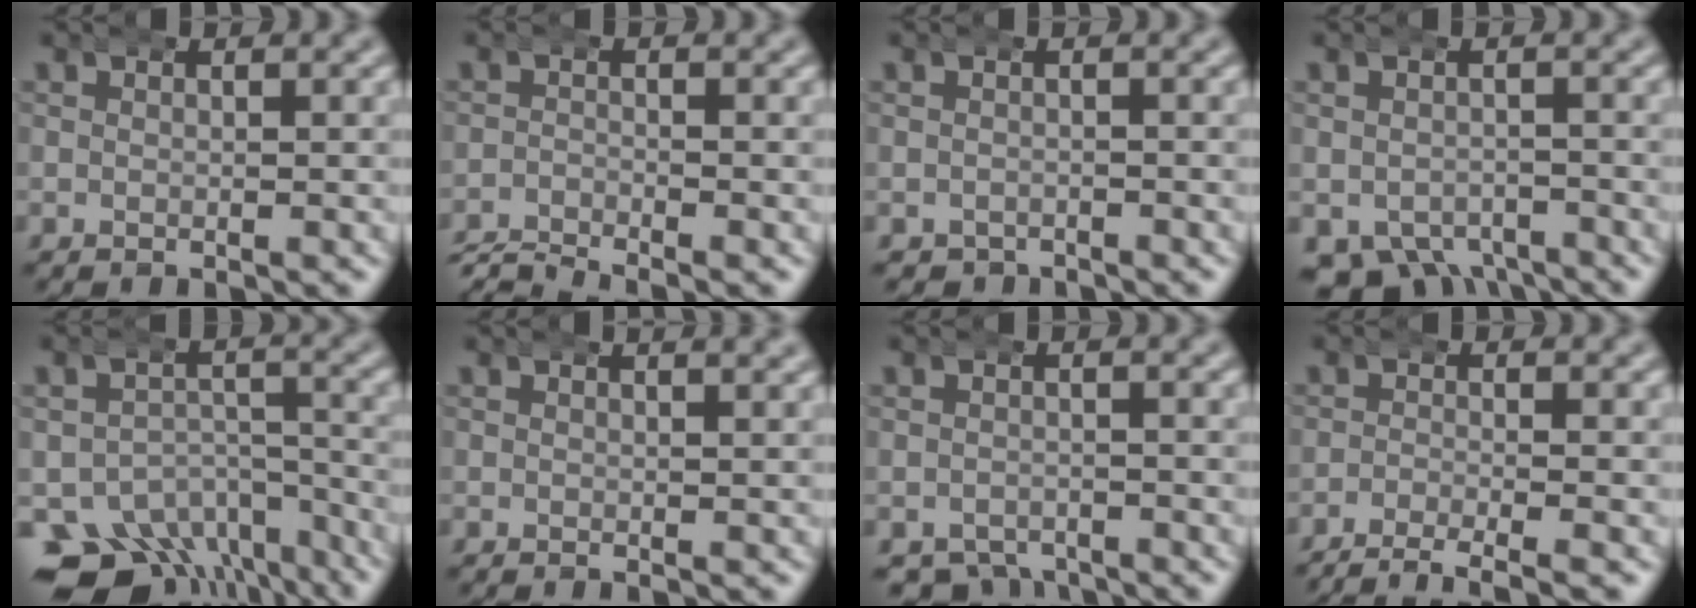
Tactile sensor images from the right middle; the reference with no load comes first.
{"total": 3.7, "force": [-3.6, 0.8, 0.8], "torque": [-0.015, -0.013, -0.060]}
{"total": 1.7, "force": [-1.4, 0.8, -0.3], "torque": [0.005, -0.013, -0.016]}
{"total": 6.2, "force": [-4.5, 3.6, 2.2], "torque": [-0.035, -0.031, -0.061]}
{"total": 12.9, "force": [-7.9, 8.8, 5.1], "torque": [-0.092, -0.053, -0.117]}
{"total": 1.1, "force": [0.7, 0.2, 0.9], "torque": [-0.007, 0.006, 0.006]}
{"total": 4.1, "force": [-3.6, 1.8, 0.8], "torque": [-0.009, -0.021, -0.050]}
{"total": 7.8, "force": [-7.1, 2.0, 2.6], "torque": [-0.031, -0.021, -0.105]}